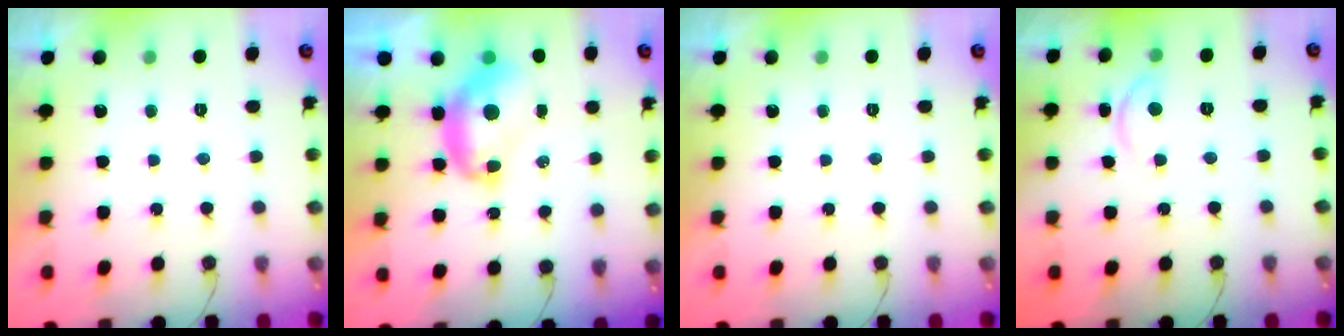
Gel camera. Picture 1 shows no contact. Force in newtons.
{"total": 9.1, "press": 9.0, "slide": 1.0}
{"total": 0.0}
{"total": 5.3, "press": 5.2, "slide": 0.6}